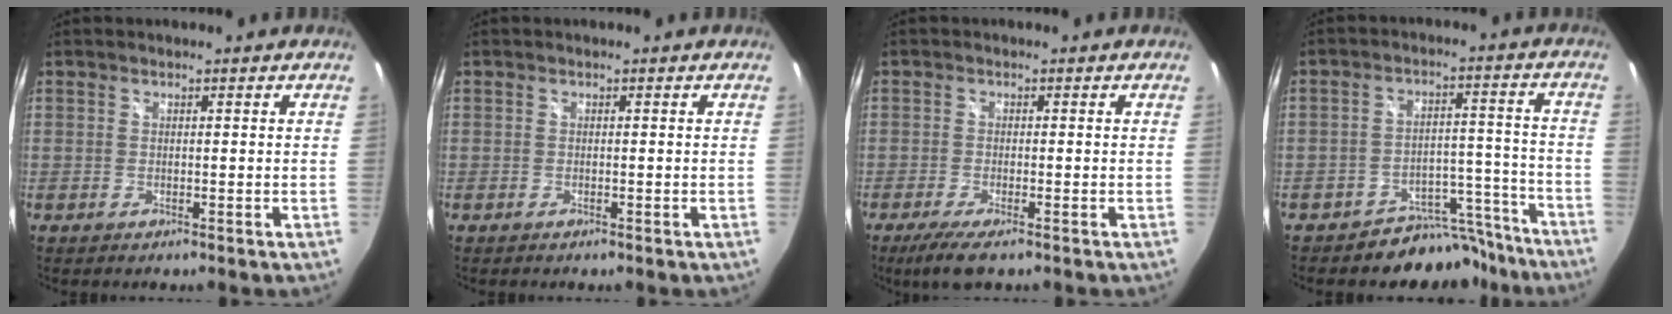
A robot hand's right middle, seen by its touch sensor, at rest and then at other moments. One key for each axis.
{"total": 0.8, "fx": -0.6, "fy": 0.3, "fz": 0.2, "tx": -0.005, "ty": -0.002, "tz": -0.009}
{"total": 5.2, "fx": -3.5, "fy": 0.8, "fz": 3.8, "tx": -0.082, "ty": -0.022, "tz": -0.061}
{"total": 10.2, "fx": -9.0, "fy": 4.7, "fz": 0.8, "tx": 0.001, "ty": 0.050, "tz": -0.115}